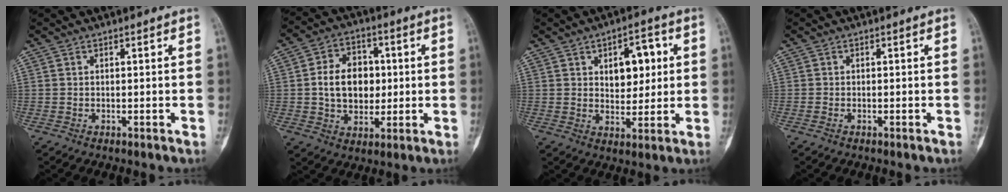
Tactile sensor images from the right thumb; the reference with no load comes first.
{"total": 11.7, "force": [0.6, 8.7, 7.8], "torque": [-0.090, 0.012, 0.011]}
{"total": 9.1, "force": [2.4, 5.4, 6.9], "torque": [-0.058, -0.004, 0.037]}
{"total": 0.5, "force": [-0.4, 0.2, 0.3], "torque": [-0.010, 0.003, -0.007]}